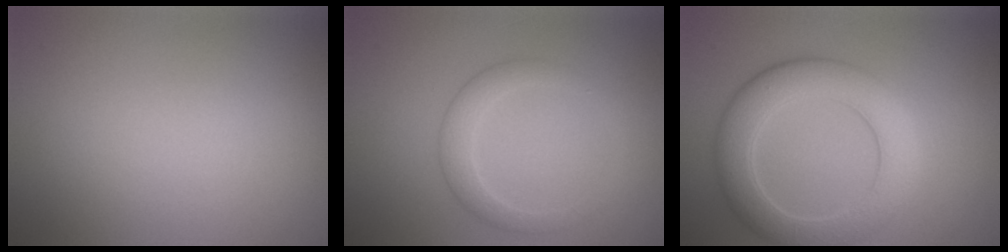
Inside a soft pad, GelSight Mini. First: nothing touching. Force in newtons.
{"total": 2.2, "press": 2.2, "slide": 0.1}
{"total": 5.8, "press": 5.8, "slide": 0.2}